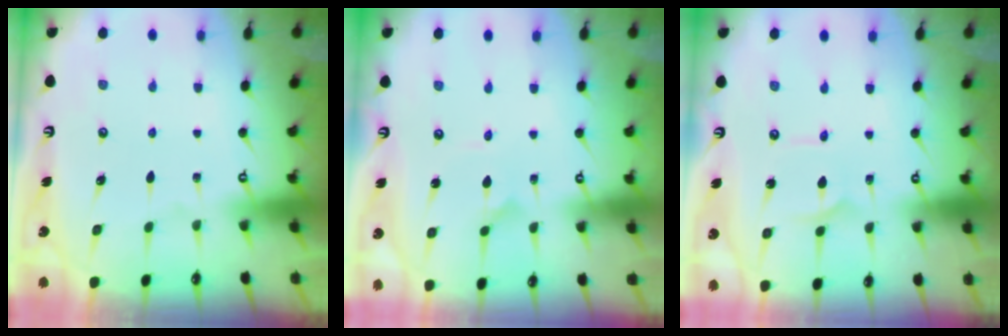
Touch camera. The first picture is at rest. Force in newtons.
{"total": 1.9, "press": 1.9, "slide": 0.2}
{"total": 1.7, "press": 1.6, "slide": 0.1}